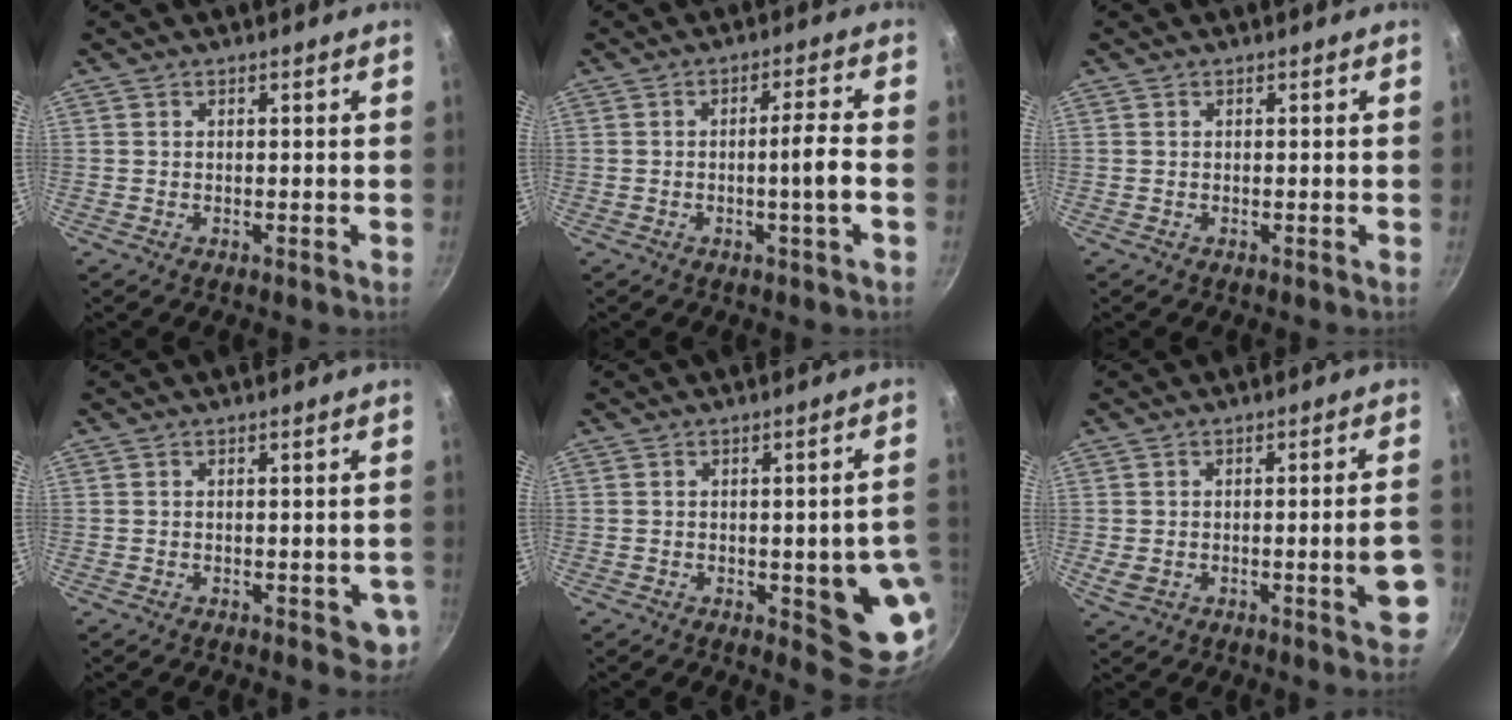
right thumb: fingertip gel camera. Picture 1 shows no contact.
{"total": 5.3, "force": [-1.4, -0.6, 5.1], "torque": [-0.087, 0.013, -0.022]}
{"total": 0.0}
{"total": 5.1, "force": [-1.7, 2.4, 4.1], "torque": [-0.029, 0.005, -0.019]}
{"total": 13.6, "force": [-2.7, 4.9, 12.4], "torque": [-0.091, 0.005, -0.030]}
{"total": 8.5, "force": [-2.1, 2.7, 7.8], "torque": [-0.105, 0.012, -0.022]}